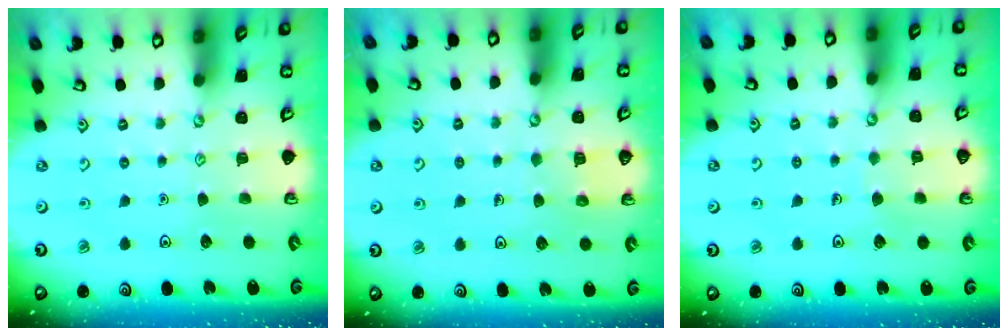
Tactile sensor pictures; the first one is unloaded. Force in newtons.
{"total": 3.8, "press": 3.8, "slide": 0.4}
{"total": 2.3, "press": 2.3, "slide": 0.1}